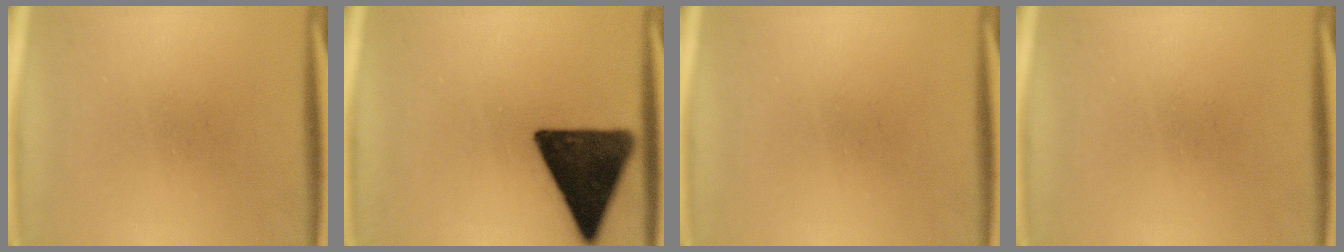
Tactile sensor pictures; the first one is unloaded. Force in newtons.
{"total": 15.8}
{"total": 0.0}
{"total": 0.0}